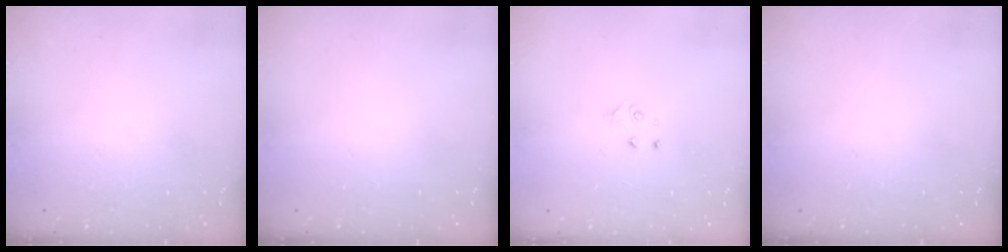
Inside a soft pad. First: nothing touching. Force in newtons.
{"total": 0.0}
{"total": 4.0, "press": 3.9, "slide": 0.4}
{"total": 0.0}